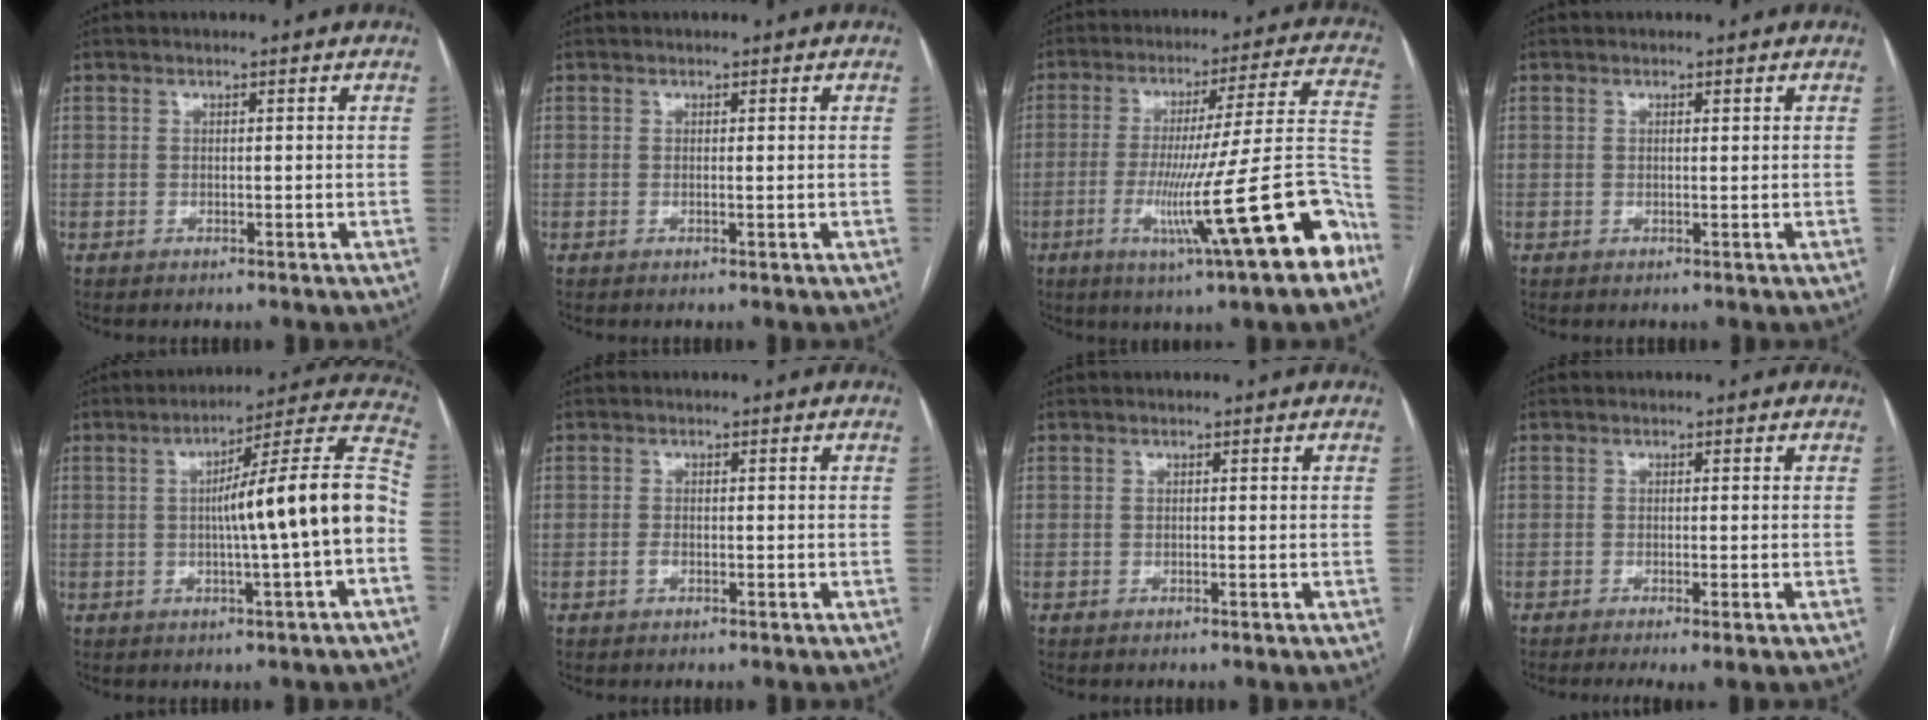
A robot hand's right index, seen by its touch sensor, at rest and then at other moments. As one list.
[{"total": 0.0}, {"total": 21.4, "force": [-9.7, -0.7, 19.0], "torque": [-0.244, -0.011, -0.147]}, {"total": 0.5, "force": [0.3, 0.1, 0.5], "torque": [-0.010, -0.001, 0.004]}, {"total": 15.0, "force": [-1.5, -0.2, 14.9], "torque": [-0.214, 0.030, -0.026]}, {"total": 0.9, "force": [-0.4, 0.4, 0.7], "torque": [-0.014, 0.002, -0.005]}, {"total": 0.0}, {"total": 2.4, "force": [-1.2, 0.1, 2.1], "torque": [-0.033, -0.010, -0.019]}]